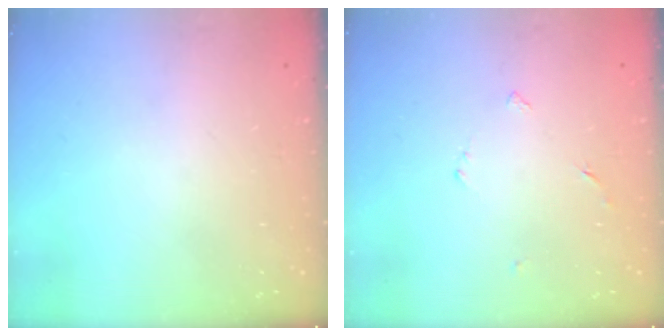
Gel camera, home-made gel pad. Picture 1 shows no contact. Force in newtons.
{"total": 3.2, "press": 3.1, "slide": 0.4}